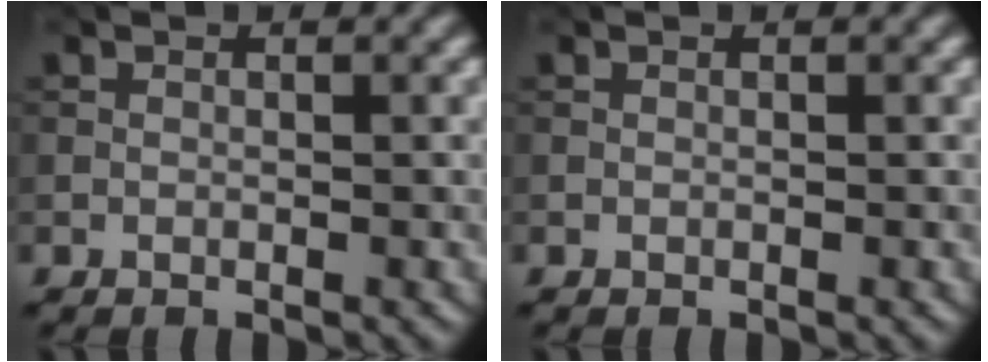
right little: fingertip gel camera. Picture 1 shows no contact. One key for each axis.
{"total": 0.0}